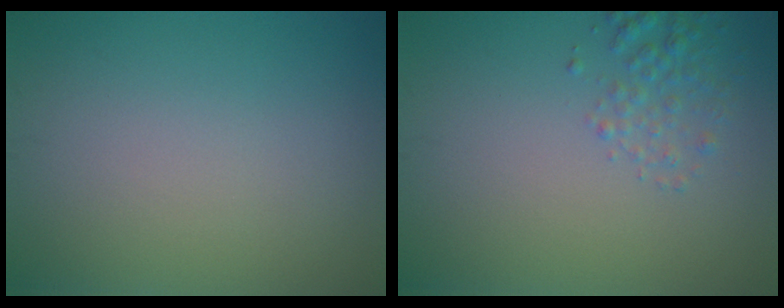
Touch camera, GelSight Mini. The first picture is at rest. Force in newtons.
{"total": 1.8, "press": 1.8, "slide": 0.1}